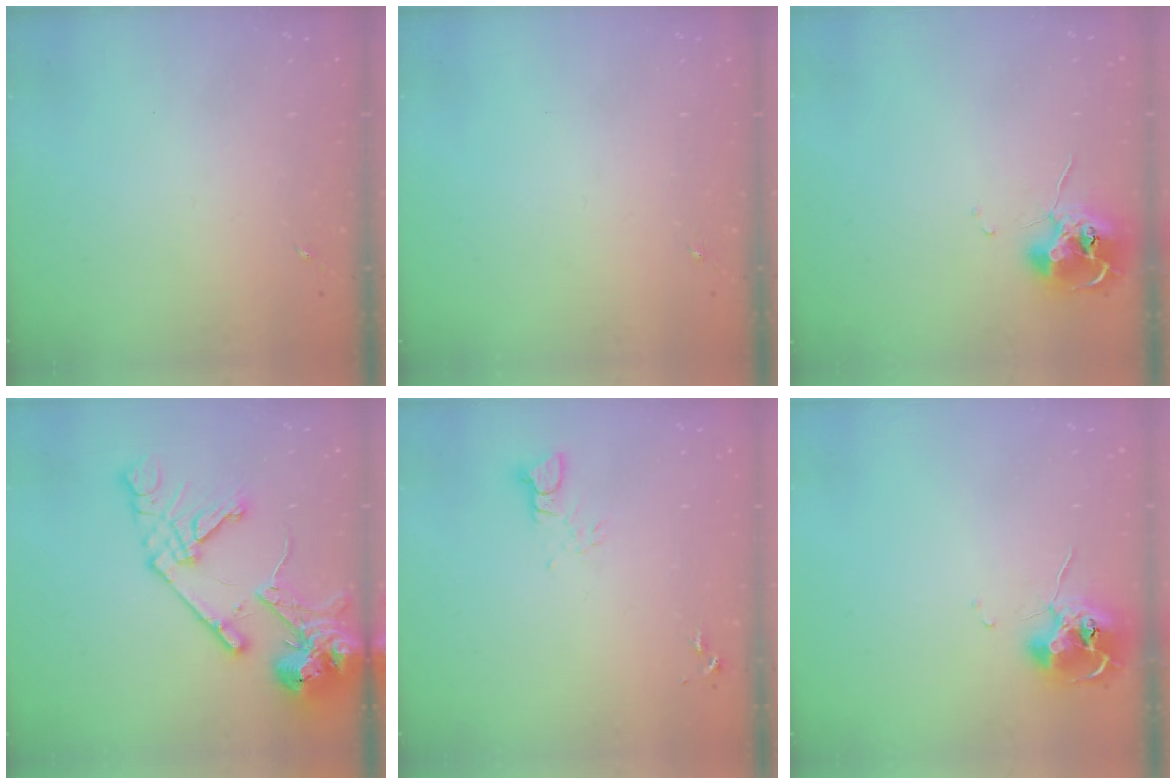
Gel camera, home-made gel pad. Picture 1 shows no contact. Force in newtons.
{"total": 0.0}
{"total": 9.8, "press": 9.8, "slide": 0.5}
{"total": 18.1, "press": 17.9, "slide": 2.8}
{"total": 3.3, "press": 3.3, "slide": 0.3}
{"total": 9.8, "press": 9.8, "slide": 0.5}